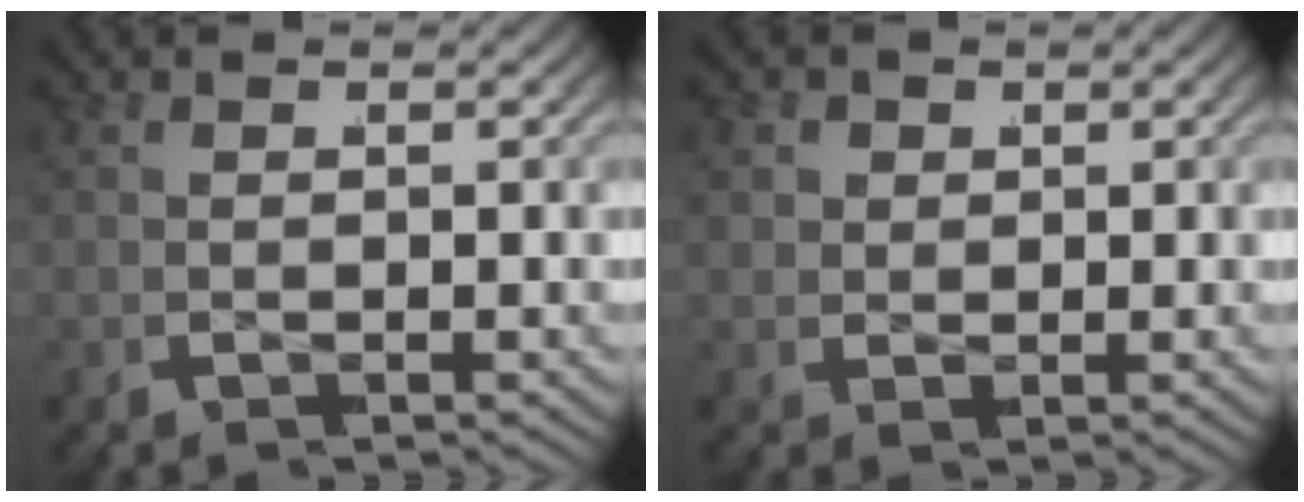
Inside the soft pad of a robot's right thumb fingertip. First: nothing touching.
{"total": 2.3, "force": [0.6, 2.1, 0.9], "torque": [-0.023, -0.012, 0.015]}